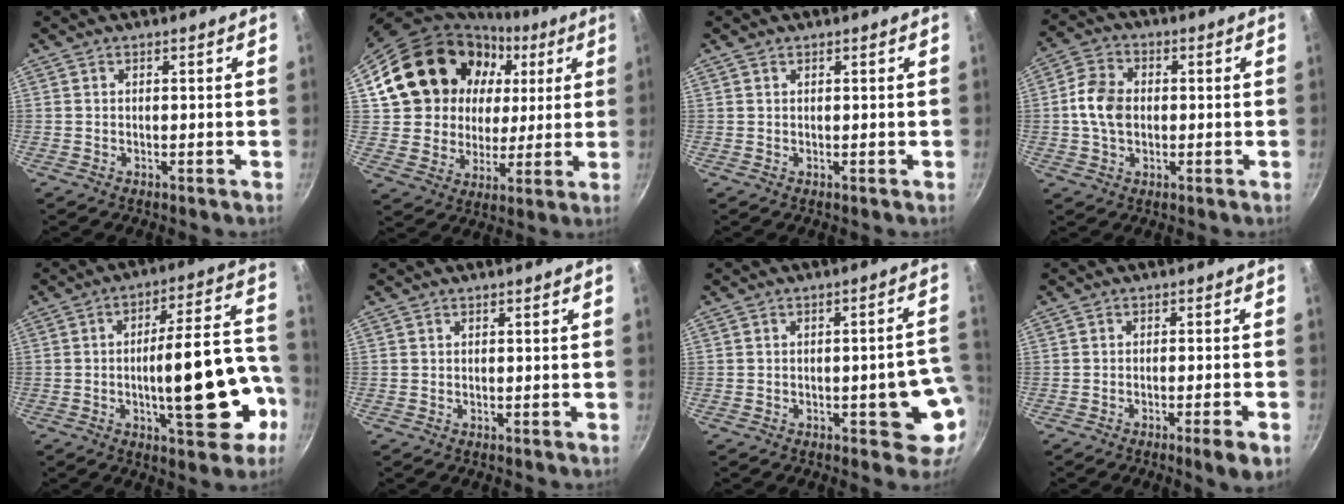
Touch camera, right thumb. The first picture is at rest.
{"total": 22.6, "force": [8.0, 18.2, 10.6], "torque": [-0.180, 0.022, 0.151]}
{"total": 0.7, "force": [0.5, 0.4, 0.2], "torque": [-0.006, 0.000, 0.011]}
{"total": 7.9, "force": [0.0, 5.8, 5.4], "torque": [-0.090, 0.014, -0.009]}
{"total": 19.0, "force": [-5.2, 6.7, 17.0], "torque": [-0.215, 0.048, -0.068]}
{"total": 0.0}
{"total": 9.1, "force": [-2.1, 3.7, 8.0], "torque": [-0.050, 0.026, -0.024]}
{"total": 4.8, "force": [-2.4, 0.4, 4.1], "torque": [-0.061, 0.010, -0.032]}